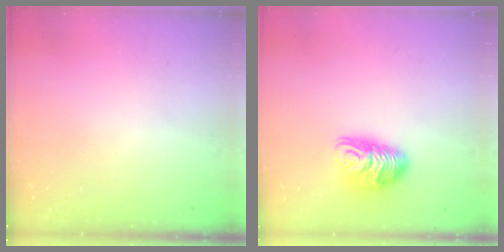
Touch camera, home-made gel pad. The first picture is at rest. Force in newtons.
{"total": 9.3, "press": 9.3, "slide": 0.7}